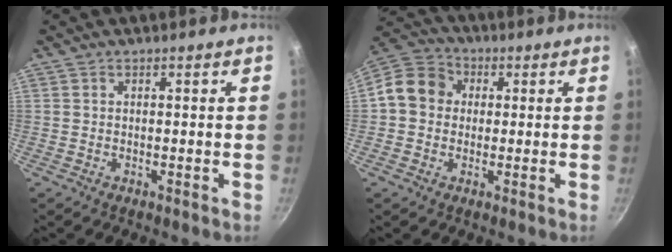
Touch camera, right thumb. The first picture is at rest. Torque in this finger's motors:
{"motor_torque": [0.12, 1.58, 0.38, -0.56, 0.03]}